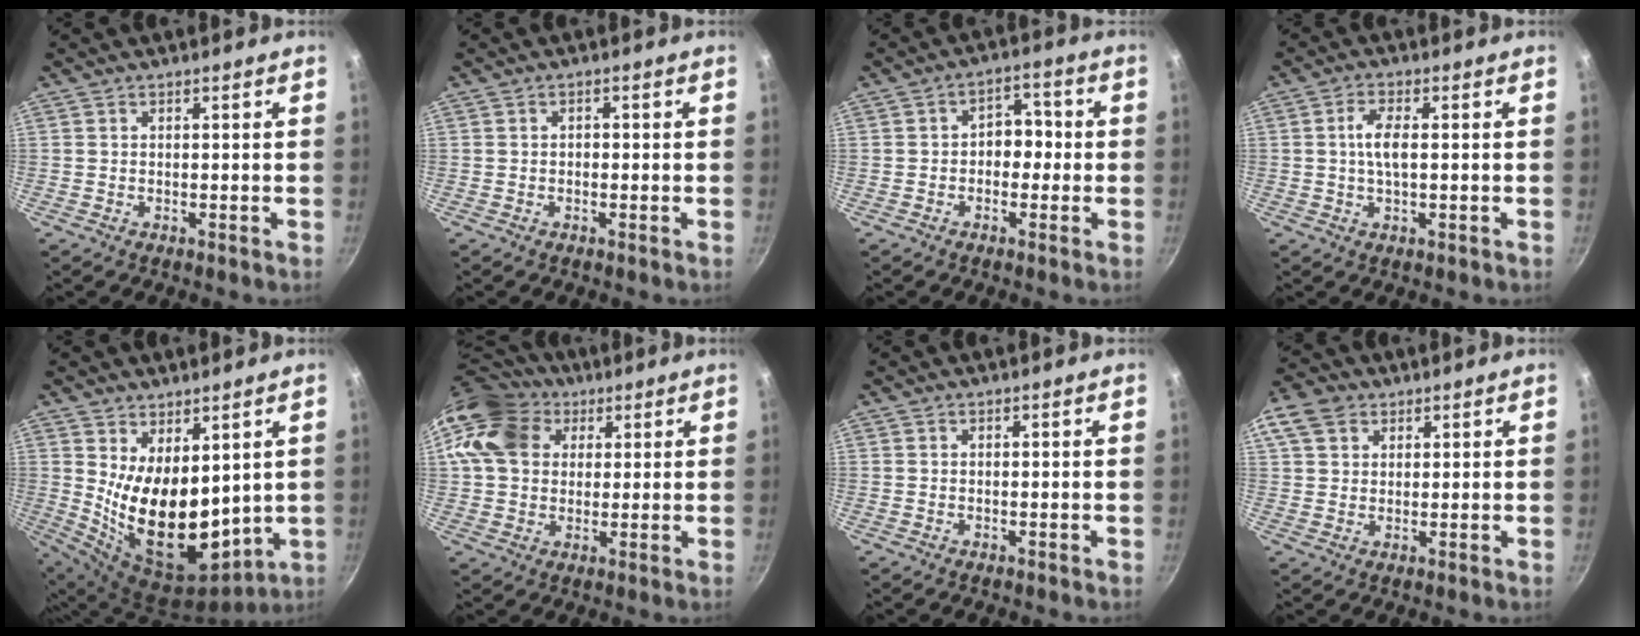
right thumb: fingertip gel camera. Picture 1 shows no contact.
{"total": 1.0, "force": [-0.2, 0.7, 0.6], "torque": [-0.008, 0.006, -0.003]}
{"total": 5.4, "force": [-0.6, 4.1, 3.5], "torque": [-0.002, 0.018, -0.017]}
{"total": 4.6, "force": [0.2, 1.7, 4.3], "torque": [-0.091, 0.004, 0.001]}
{"total": 16.7, "force": [3.2, 9.5, 13.4], "torque": [-0.194, -0.059, 0.084]}
{"total": 16.5, "force": [5.4, 12.9, 8.7], "torque": [-0.154, 0.020, 0.086]}
{"total": 0.0}
{"total": 7.9, "force": [3.7, 5.8, 3.8], "torque": [-0.060, 0.002, 0.059]}